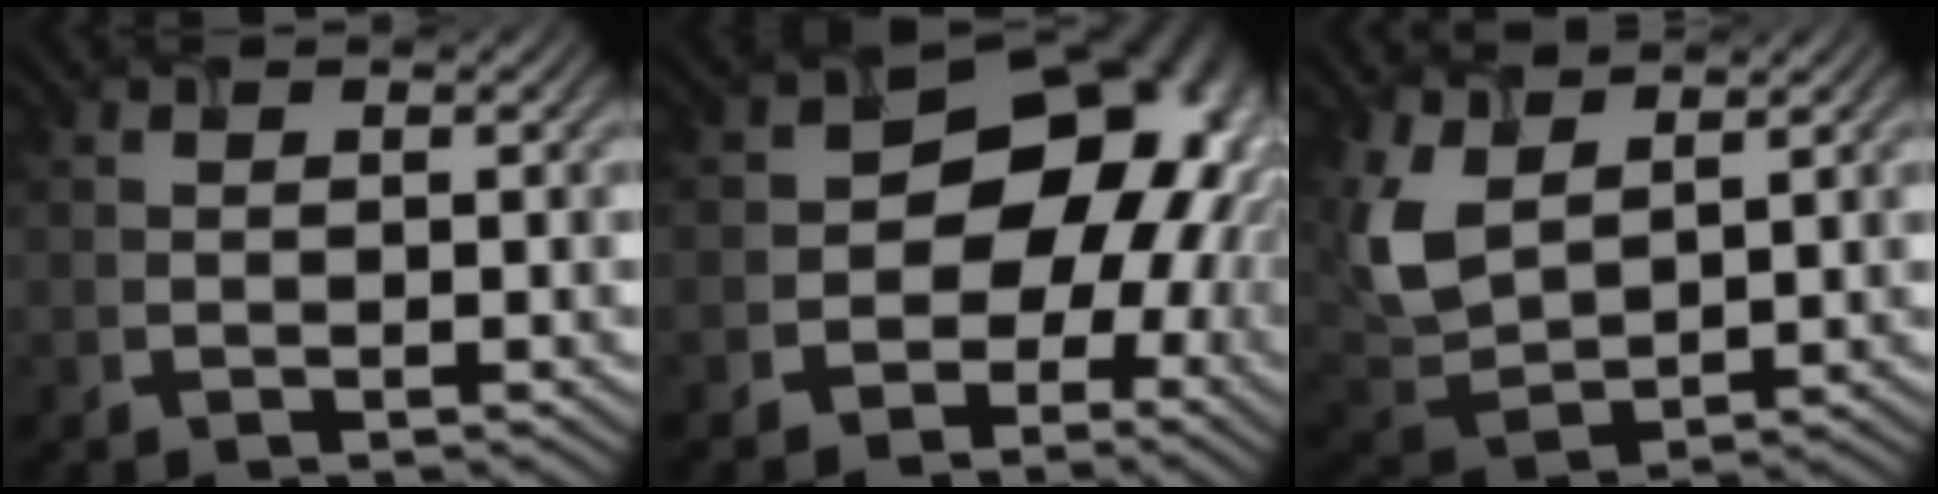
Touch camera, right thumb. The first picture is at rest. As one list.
[{"total": 12.7, "force": [-1.6, 9.9, 7.9], "torque": [-0.070, -0.009, -0.034]}, {"total": 7.2, "force": [3.8, 3.7, 4.9], "torque": [-0.138, -0.004, 0.086]}]